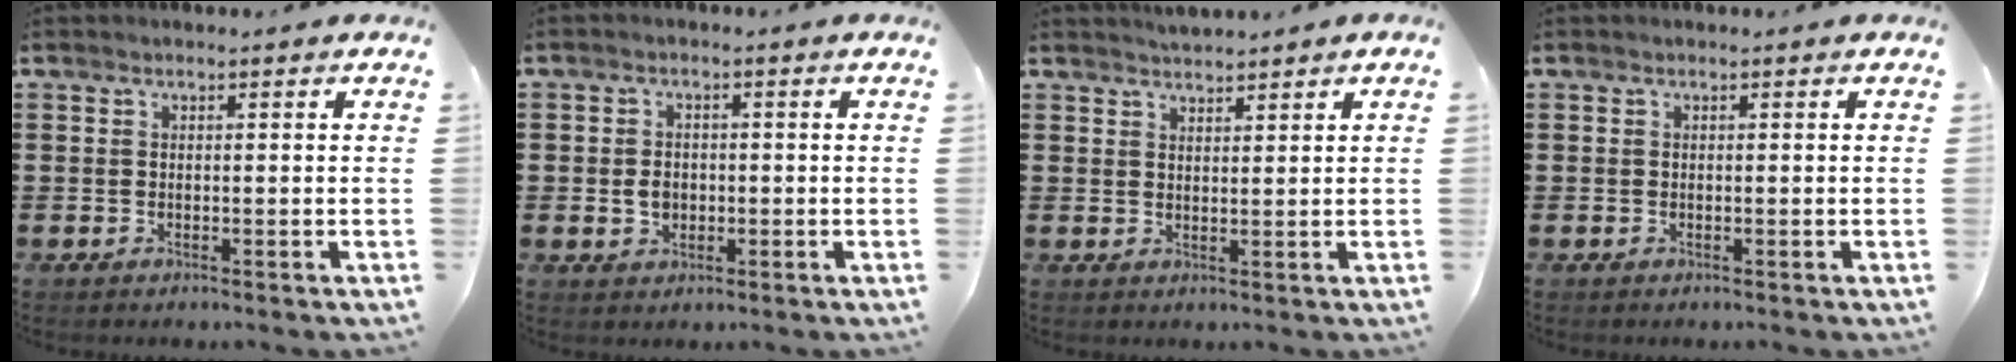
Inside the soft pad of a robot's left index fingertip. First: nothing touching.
{"total": 2.6, "force": [-0.2, 2.0, 1.7], "torque": [-0.030, 0.000, -0.006]}
{"total": 1.8, "force": [1.8, 0.0, -0.3], "torque": [0.000, 0.001, 0.035]}
{"total": 0.0}